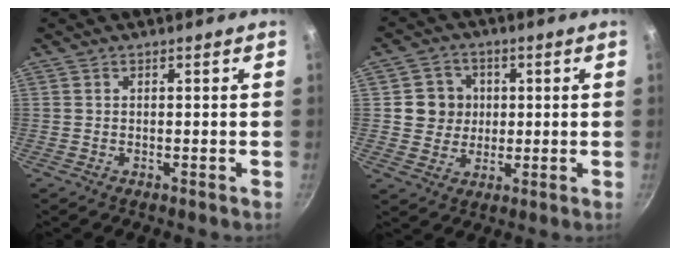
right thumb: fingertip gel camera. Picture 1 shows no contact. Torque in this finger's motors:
{"motor_torque": [-0.67, 0.63, 0.37, -0.32, 0.04]}